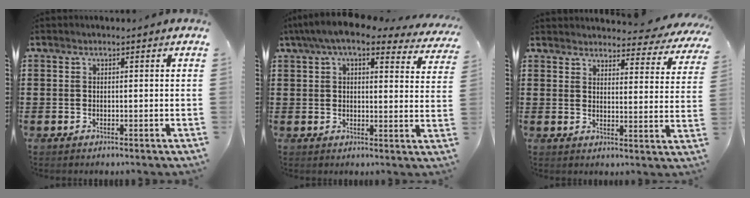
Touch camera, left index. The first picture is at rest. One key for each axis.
{"total": 7.7, "fx": 6.1, "fy": 1.4, "fz": 4.4, "tx": -0.102, "ty": -0.011, "tz": 0.111}
{"total": 4.1, "fx": 4.1, "fy": 0.3, "fz": 0.6, "tx": -0.023, "ty": -0.025, "tz": 0.071}